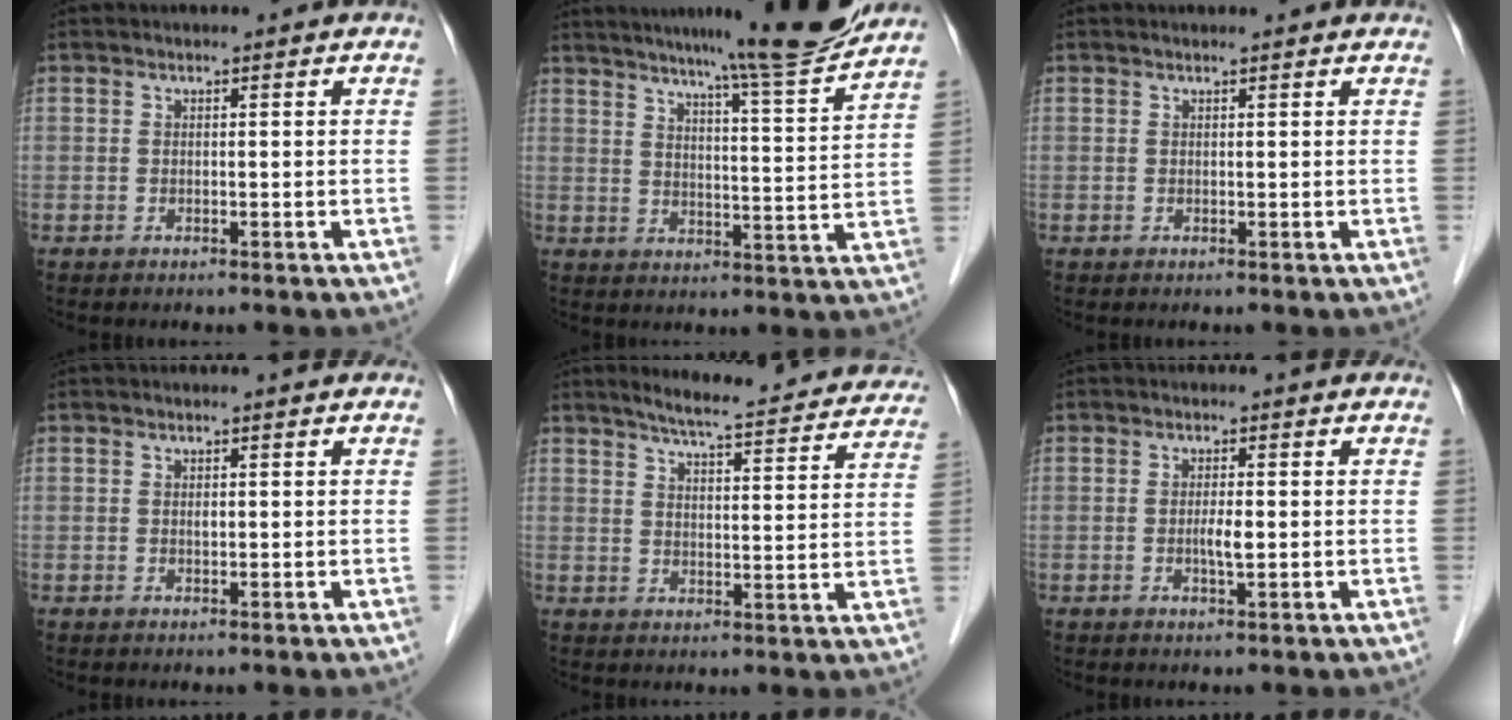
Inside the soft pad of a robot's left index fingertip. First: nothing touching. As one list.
[{"total": 14.6, "force": [12.8, -1.3, 6.9], "torque": [-0.107, -0.021, 0.173]}, {"total": 1.9, "force": [1.8, 0.1, 0.5], "torque": [-0.014, 0.011, 0.019]}, {"total": 0.5, "force": [0.2, 0.2, 0.4], "torque": [-0.009, 0.001, 0.003]}, {"total": 19.8, "force": [18.1, 2.6, 7.5], "torque": [-0.097, -0.020, 0.218]}, {"total": 2.1, "force": [-0.2, 0.3, 2.0], "torque": [-0.041, -0.002, -0.002]}]